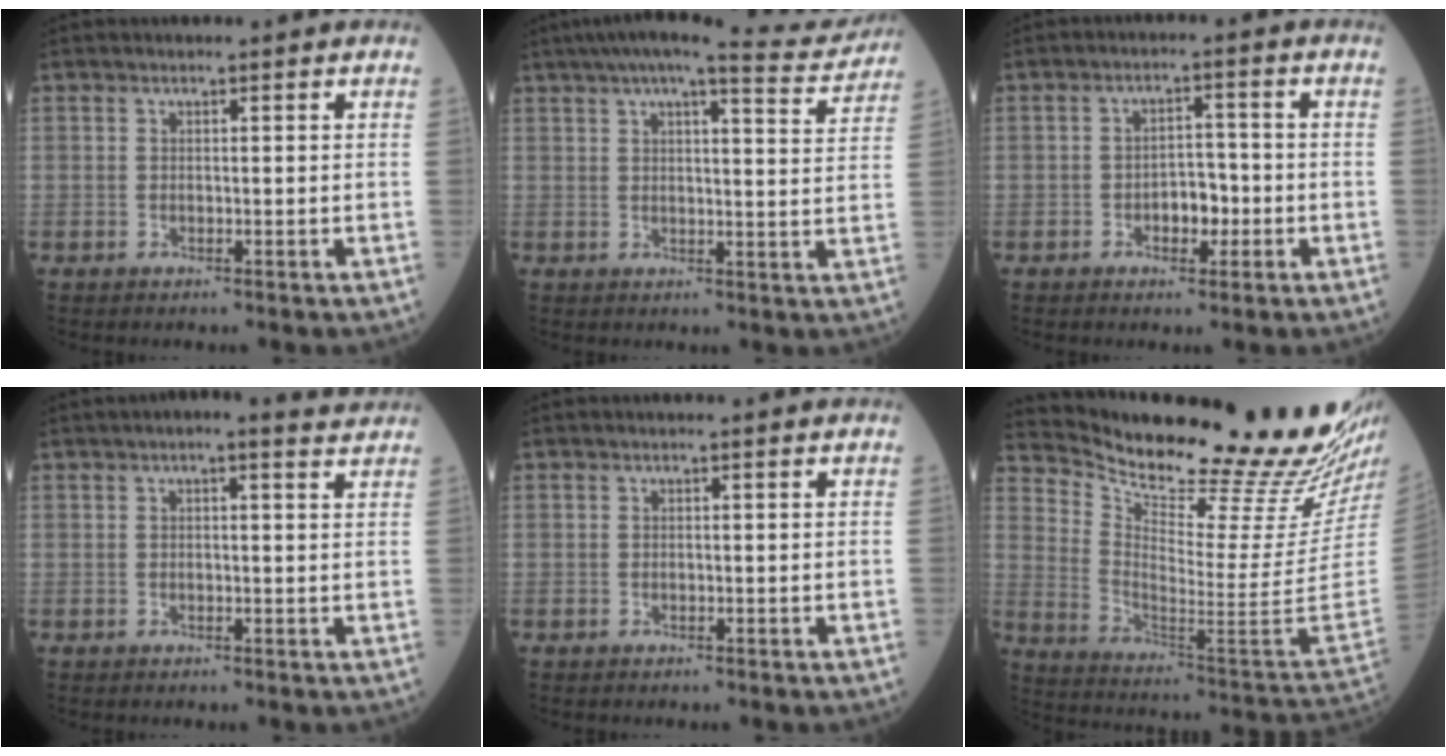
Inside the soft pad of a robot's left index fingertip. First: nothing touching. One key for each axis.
{"total": 13.6, "fx": 12.3, "fy": 0.9, "fz": 5.7, "tx": -0.084, "ty": -0.006, "tz": 0.149}
{"total": 4.0, "fx": -1.6, "fy": 2.1, "fz": 3.0, "tx": -0.041, "ty": 0.006, "tz": -0.028}
{"total": 4.2, "fx": 3.4, "fy": 0.6, "fz": 2.4, "tx": -0.033, "ty": 0.015, "tz": 0.031}
{"total": 0.0}
{"total": 26.9, "fx": 24.3, "fy": -1.0, "fz": 11.6, "tx": -0.195, "ty": -0.130, "tz": 0.345}